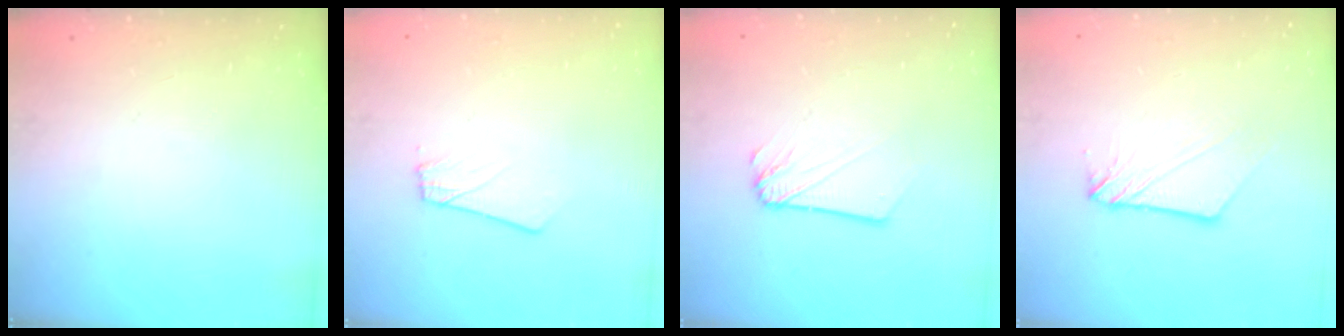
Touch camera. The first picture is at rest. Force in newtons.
{"total": 1.8, "press": 1.8, "slide": 0.1}
{"total": 2.1, "press": 2.1, "slide": 0.3}
{"total": 3.6, "press": 3.6, "slide": 0.3}